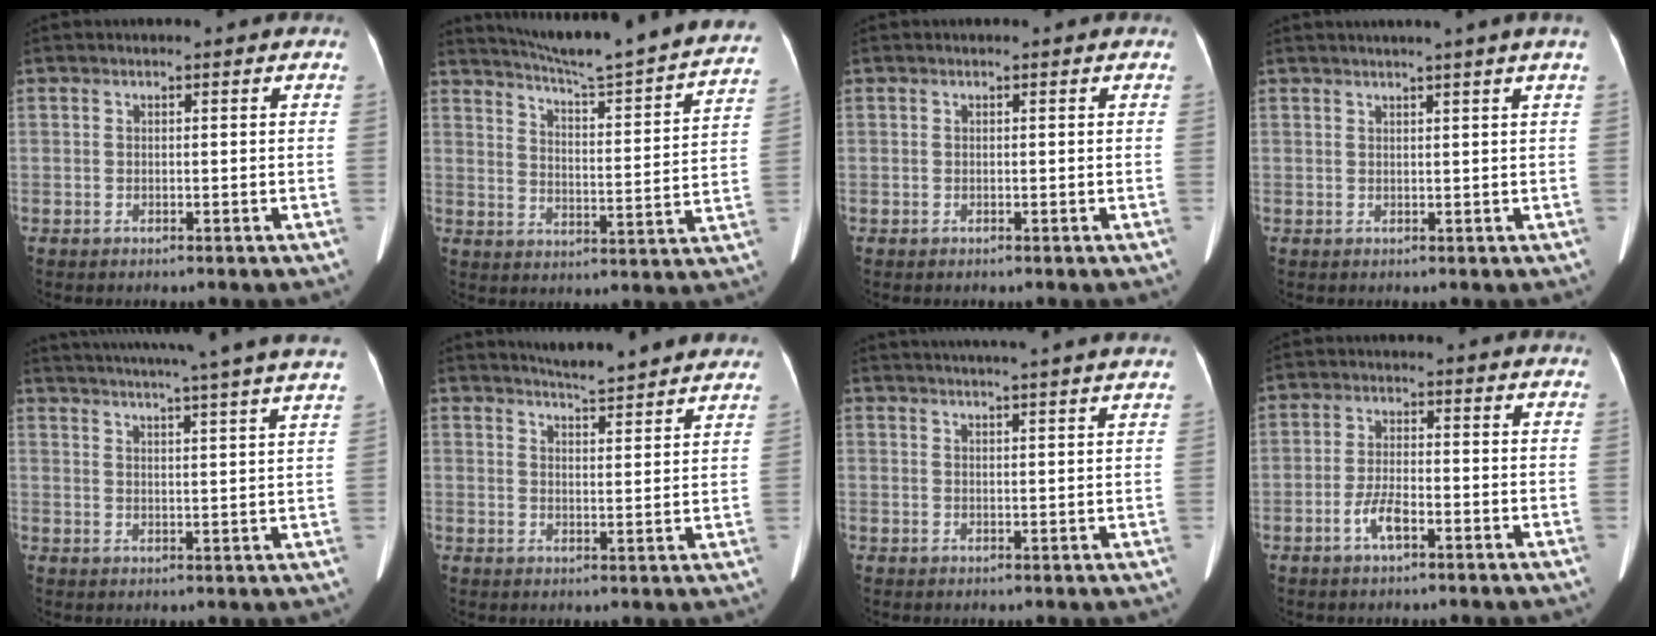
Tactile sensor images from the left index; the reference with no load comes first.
{"total": 25.7, "force": [23.2, 0.2, 11.0], "torque": [-0.172, -0.060, 0.297]}
{"total": 0.0}
{"total": 3.6, "force": [2.7, -1.3, 2.0], "torque": [-0.025, 0.006, 0.039]}
{"total": 24.2, "force": [21.6, -1.4, 10.8], "torque": [-0.177, -0.022, 0.277]}
{"total": 10.6, "force": [9.9, 0.6, 3.8], "torque": [-0.054, 0.004, 0.121]}
{"total": 14.3, "force": [12.8, -0.6, 6.3], "torque": [-0.105, 0.013, 0.161]}
{"total": 4.0, "force": [-2.1, 1.0, 3.2], "torque": [-0.067, 0.001, -0.041]}